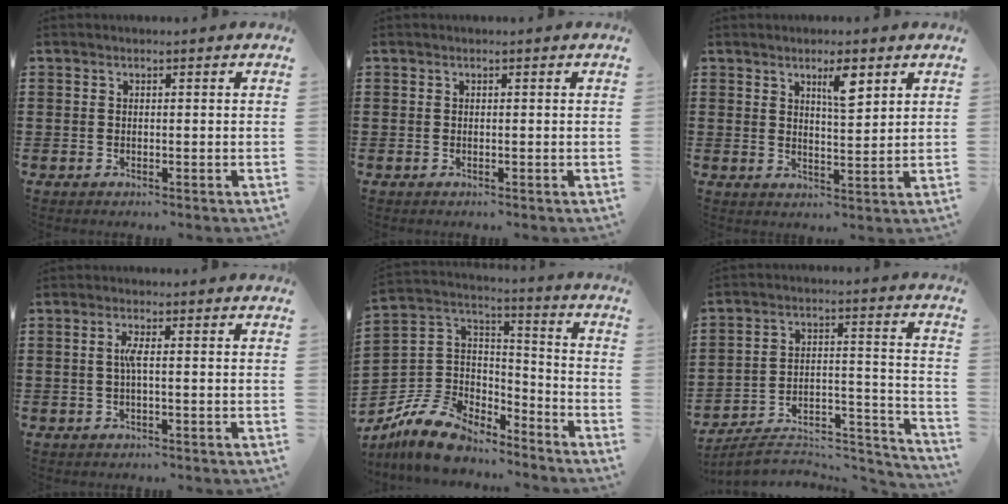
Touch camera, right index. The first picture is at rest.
{"total": 0.0}
{"total": 4.8, "force": [2.7, 1.2, 3.7], "torque": [-0.056, -0.002, 0.041]}
{"total": 2.3, "force": [-0.1, 0.1, 2.2], "torque": [-0.053, -0.004, -0.007]}
{"total": 10.4, "force": [-8.5, 5.0, 3.1], "torque": [-0.099, 0.019, -0.171]}
{"total": 7.5, "force": [-6.4, 2.5, 3.0], "torque": [-0.046, 0.015, -0.120]}